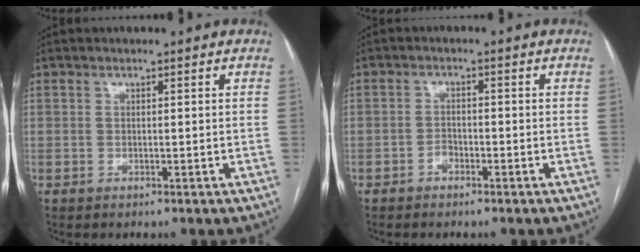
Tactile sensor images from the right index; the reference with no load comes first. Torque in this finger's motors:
{"motor_torque": [0.15, -0.02, 0.03, 0.00]}